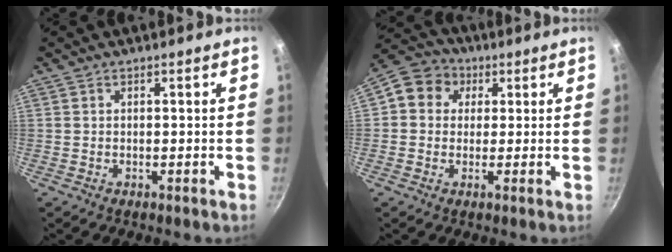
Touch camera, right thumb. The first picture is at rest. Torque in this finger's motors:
{"motor_torque": [-0.16, 0.79, 0.27, -0.30, 0.02]}